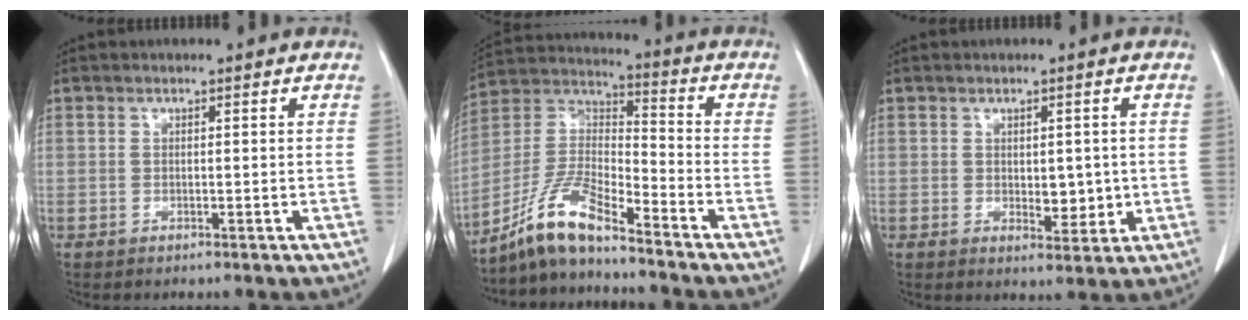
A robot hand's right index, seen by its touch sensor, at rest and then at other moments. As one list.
[{"total": 10.2, "force": [-8.5, 1.3, 5.6], "torque": [-0.124, 0.012, -0.165]}, {"total": 3.9, "force": [-0.1, 2.2, 3.3], "torque": [-0.040, -0.005, 0.010]}]